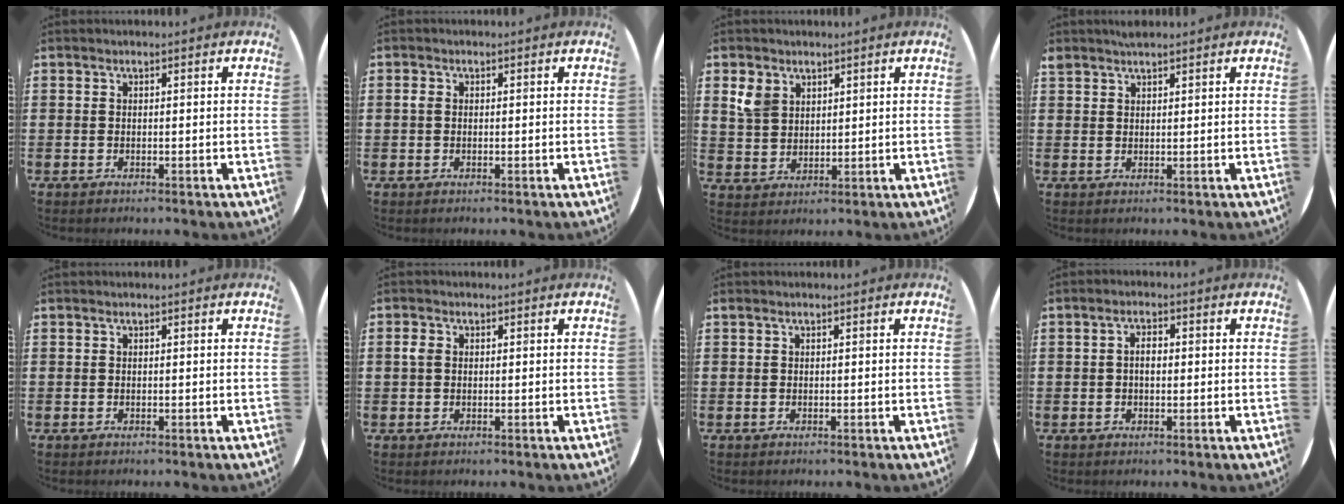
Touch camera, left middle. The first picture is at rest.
{"total": 0.9, "force": [0.1, 0.8, 0.6], "torque": [-0.013, 0.006, 0.001]}
{"total": 3.9, "force": [2.4, 2.8, 1.3], "torque": [-0.034, 0.009, 0.047]}
{"total": 1.5, "force": [1.5, 0.3, 0.2], "torque": [-0.005, 0.003, 0.028]}
{"total": 0.0}
{"total": 1.5, "force": [0.3, 1.1, 0.9], "torque": [-0.021, 0.009, 0.005]}
{"total": 0.0}
{"total": 2.3, "force": [0.1, 1.1, 2.1], "torque": [-0.032, 0.004, -0.002]}